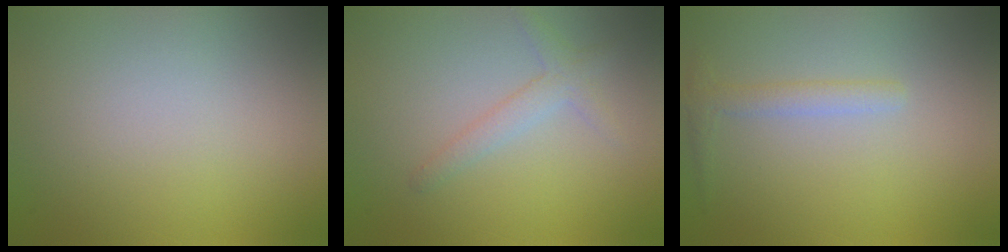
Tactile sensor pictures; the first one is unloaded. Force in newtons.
{"total": 1.9, "press": 1.9, "slide": 0.1}
{"total": 1.4, "press": 1.4, "slide": 0.1}